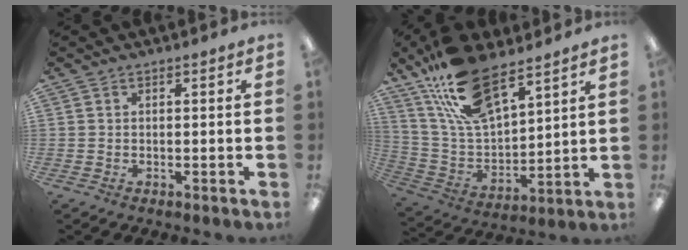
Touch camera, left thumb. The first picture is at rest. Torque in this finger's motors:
{"motor_torque": [0.43, 0.44, 1.63, -1.14, 0.37]}